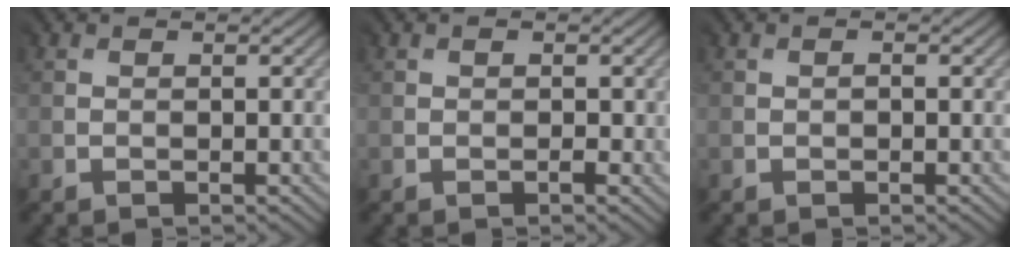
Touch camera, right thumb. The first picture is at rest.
{"total": 0.6, "force": [-0.2, 0.4, 0.4], "torque": [-0.008, 0.001, -0.002]}
{"total": 0.0}